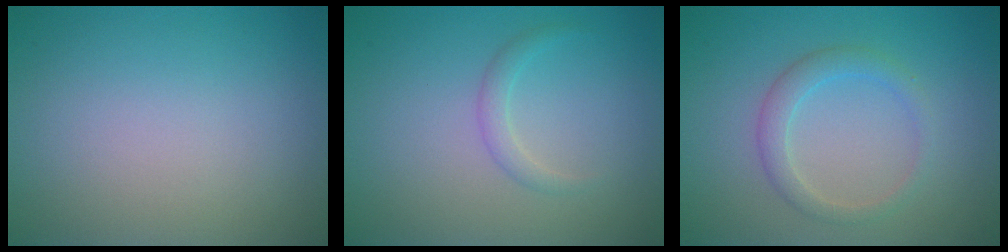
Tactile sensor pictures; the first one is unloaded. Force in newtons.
{"total": 1.2, "press": 1.2, "slide": 0.1}
{"total": 2.2, "press": 2.2, "slide": 0.1}